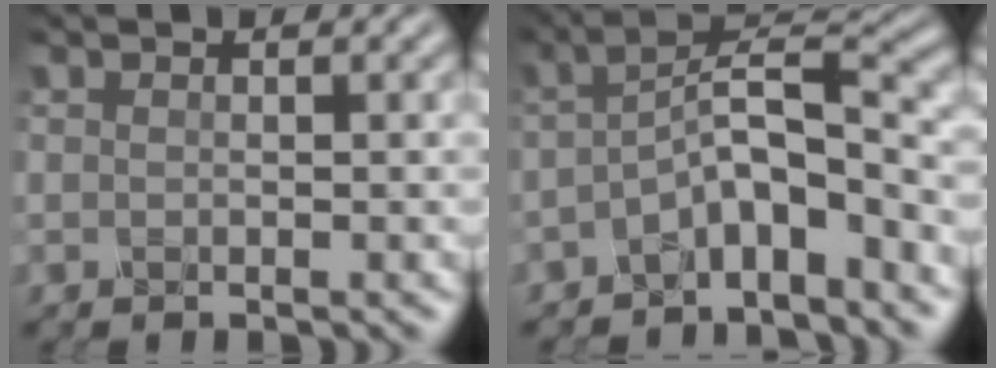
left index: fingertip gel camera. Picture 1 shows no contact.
{"total": 5.0, "force": [-2.5, 1.2, 4.2], "torque": [-0.076, 0.017, -0.043]}